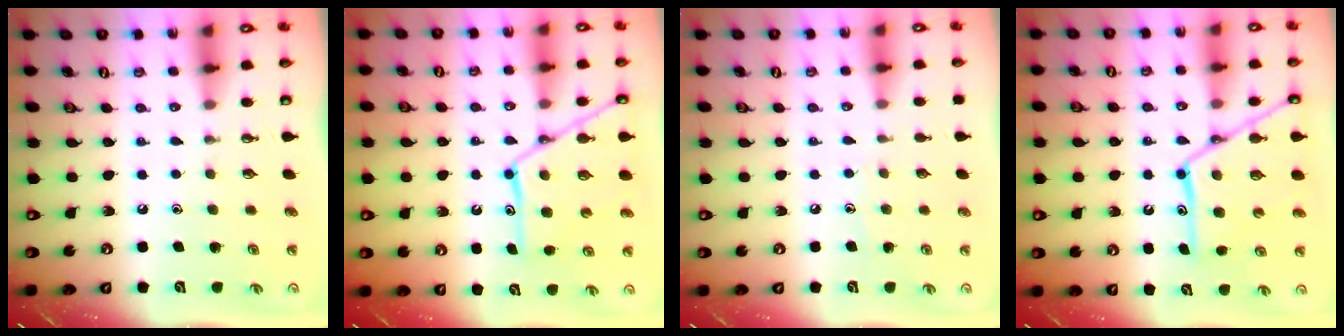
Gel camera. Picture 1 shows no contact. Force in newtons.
{"total": 14.2, "press": 14.2, "slide": 1.1}
{"total": 3.9, "press": 3.8, "slide": 0.4}
{"total": 16.8, "press": 16.8, "slide": 1.4}